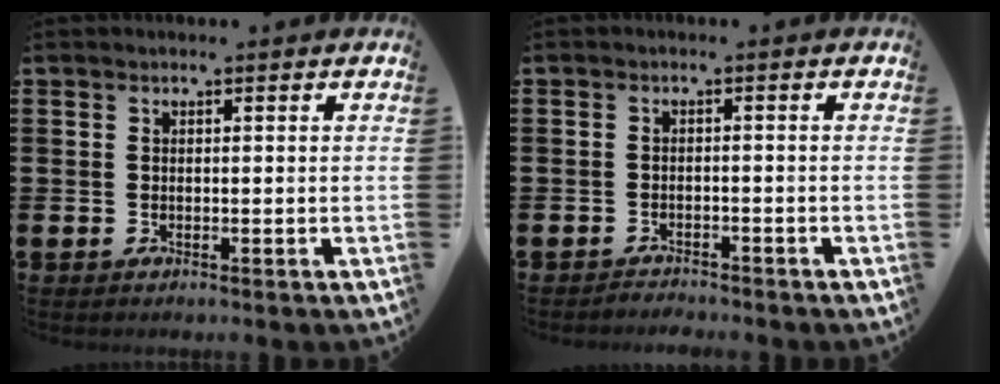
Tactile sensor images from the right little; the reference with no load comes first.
{"total": 1.5, "force": [-1.5, 0.0, -0.1], "torque": [-0.003, 0.004, -0.034]}